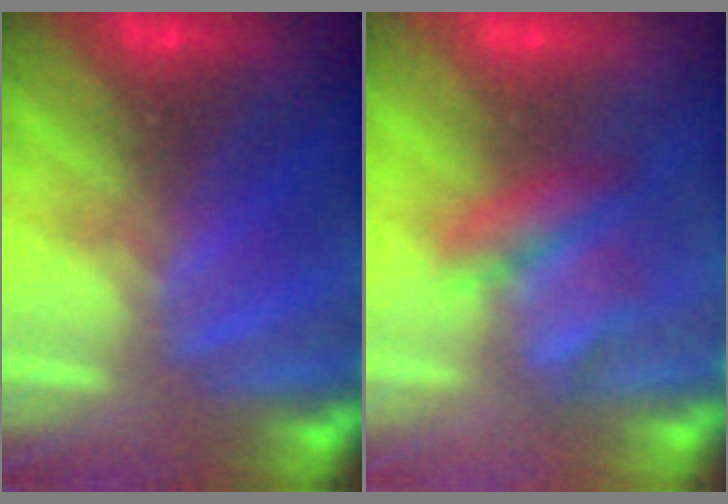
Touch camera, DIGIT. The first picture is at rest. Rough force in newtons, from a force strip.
{"total": 2.3}